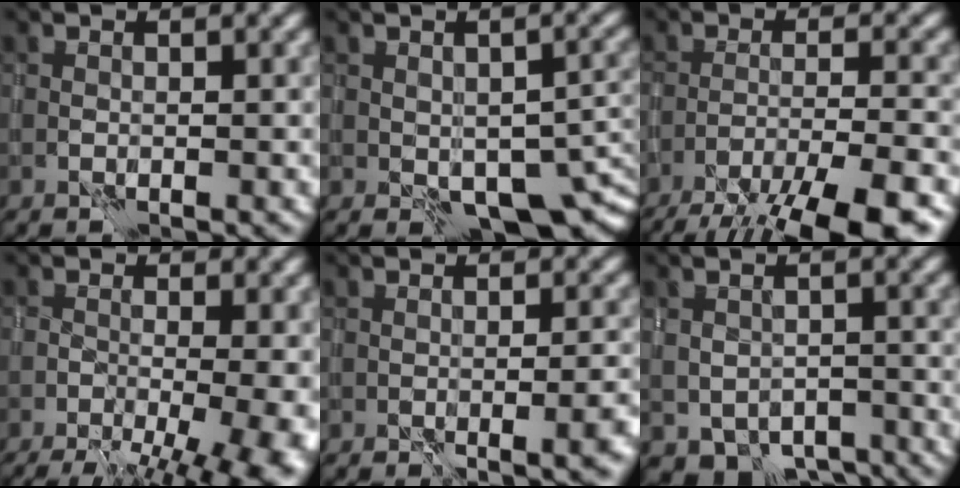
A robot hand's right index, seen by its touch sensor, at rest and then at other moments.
{"total": 7.0, "force": [-2.2, 3.6, 5.6], "torque": [-0.076, -0.008, -0.023]}
{"total": 10.3, "force": [-8.2, 1.5, 6.1], "torque": [-0.087, -0.011, -0.119]}
{"total": 13.7, "force": [-7.1, 6.0, 10.1], "torque": [-0.090, -0.014, -0.070]}
{"total": 2.5, "force": [-0.7, 0.5, 2.3], "torque": [-0.036, -0.004, -0.008]}
{"total": 4.2, "force": [-2.7, 2.7, 1.8], "torque": [-0.014, -0.008, -0.033]}